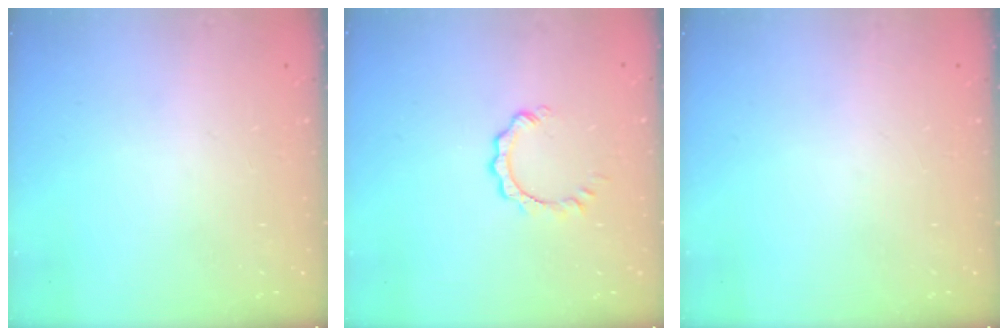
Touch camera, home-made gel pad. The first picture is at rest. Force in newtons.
{"total": 2.9, "press": 2.8, "slide": 0.3}
{"total": 0.0}